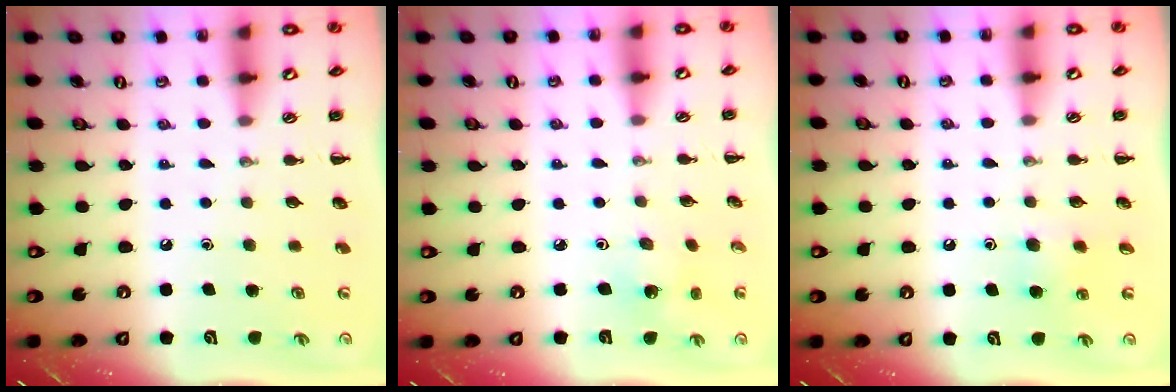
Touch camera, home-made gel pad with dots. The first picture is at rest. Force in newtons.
{"total": 1.9, "press": 1.8, "slide": 0.6}
{"total": 7.4, "press": 7.2, "slide": 1.9}